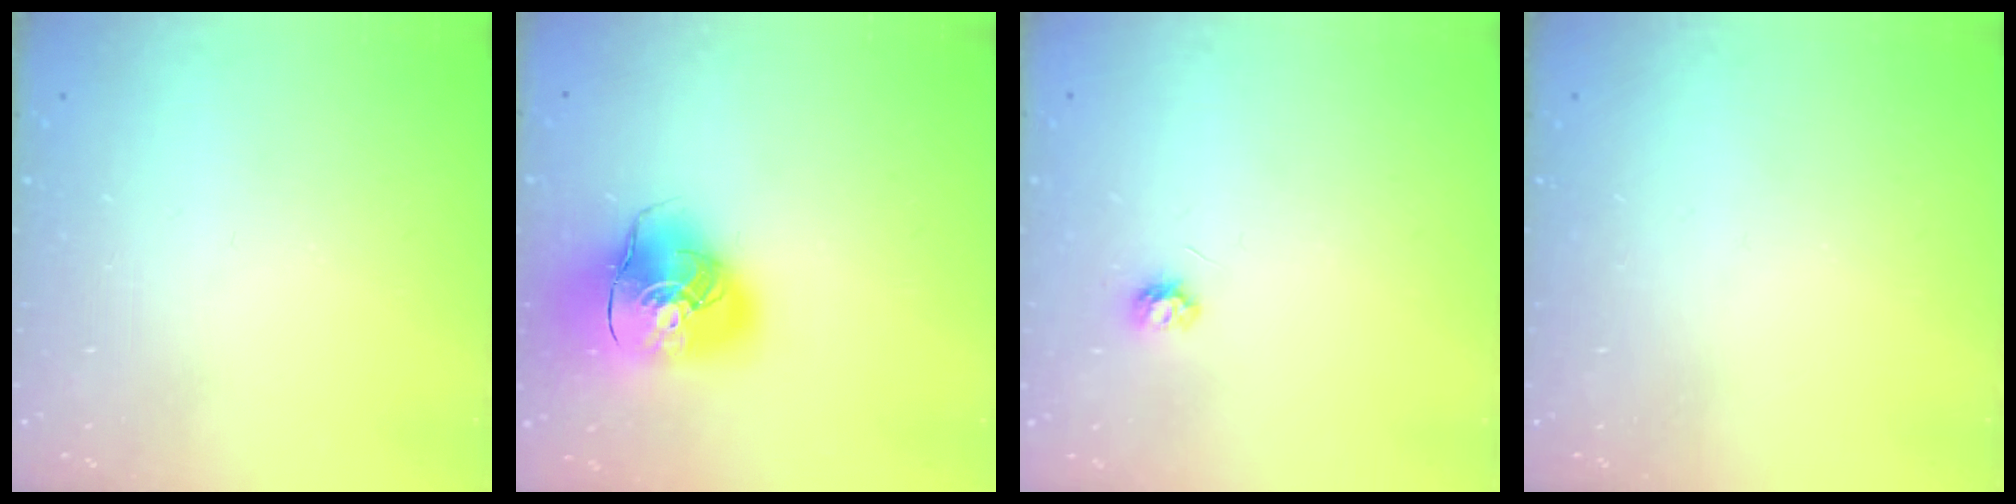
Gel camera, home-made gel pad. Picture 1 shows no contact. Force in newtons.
{"total": 16.3, "press": 16.1, "slide": 2.8}
{"total": 3.5, "press": 3.5, "slide": 0.5}
{"total": 0.0}